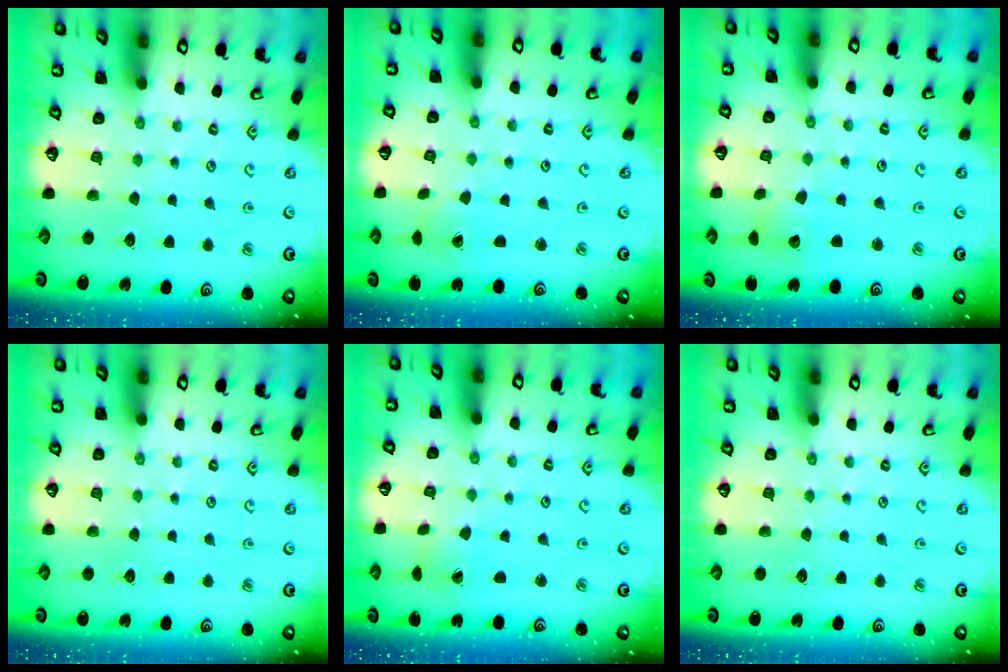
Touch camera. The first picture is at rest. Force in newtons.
{"total": 0.6, "press": 0.3, "slide": 0.5}
{"total": 2.8, "press": 2.8, "slide": 0.3}
{"total": 0.0}
{"total": 1.2, "press": 1.2, "slide": 0.2}
{"total": 0.0}